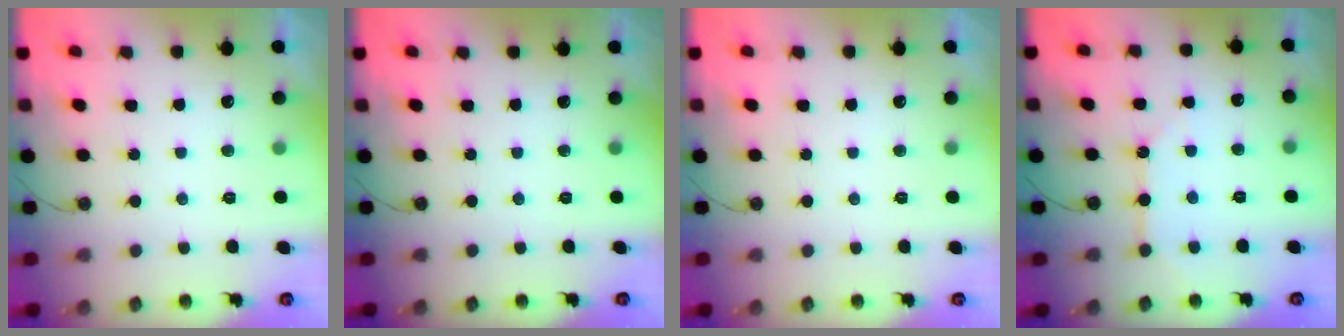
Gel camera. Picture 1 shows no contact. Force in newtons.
{"total": 0.0}
{"total": 0.0}
{"total": 5.6, "press": 5.6, "slide": 0.5}